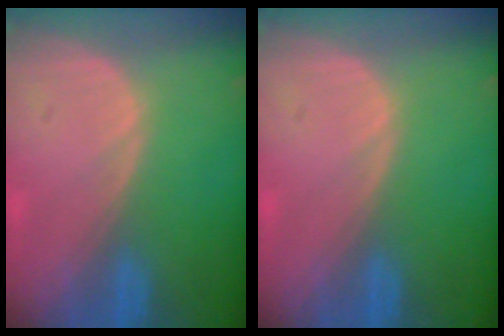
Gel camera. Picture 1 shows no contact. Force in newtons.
{"total": 0.0}